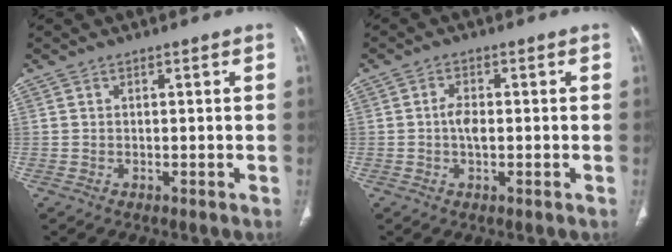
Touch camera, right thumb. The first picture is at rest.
{"total": 3.0, "force": [-0.3, 1.4, 2.7], "torque": [-0.053, 0.002, -0.011]}